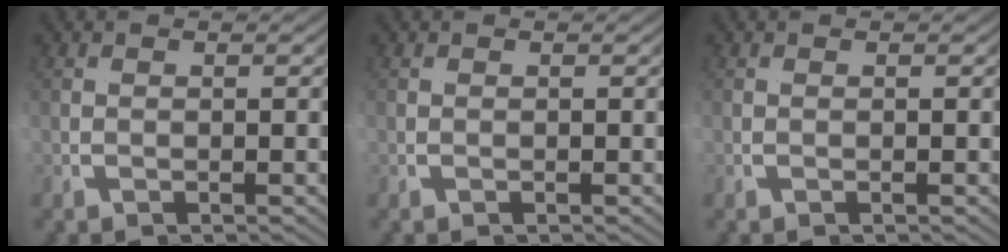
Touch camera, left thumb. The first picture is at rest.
{"total": 0.0}
{"total": 0.0}